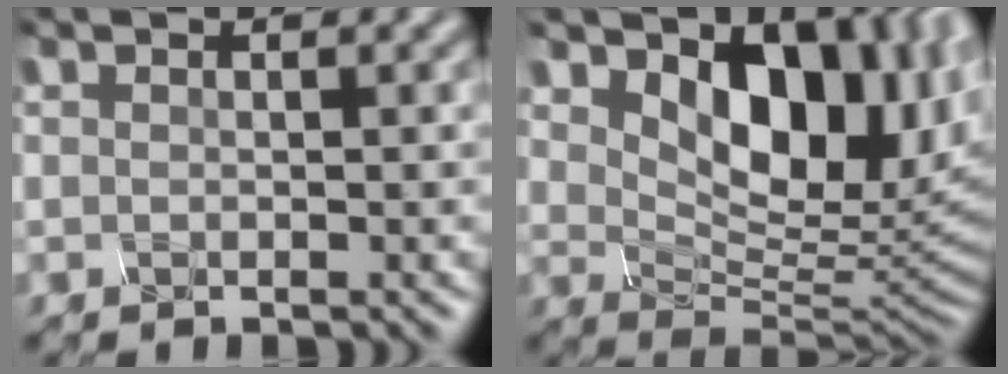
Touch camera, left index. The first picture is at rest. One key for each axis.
{"total": 9.1, "fx": 3.0, "fy": 5.6, "fz": 6.5, "tx": -0.108, "ty": -0.023, "tz": 0.064}